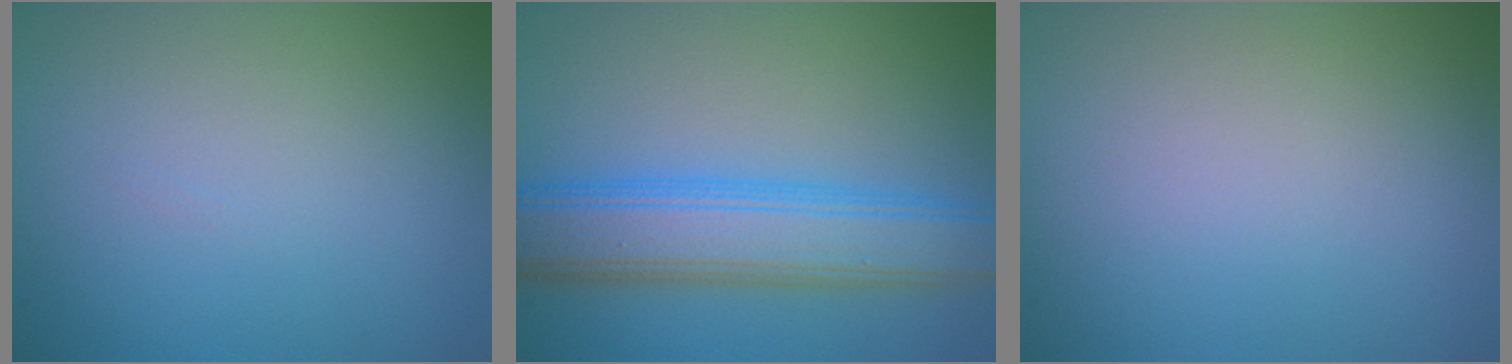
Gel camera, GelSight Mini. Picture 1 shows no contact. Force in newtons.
{"total": 8.1, "press": 8.1, "slide": 0.1}
{"total": 0.0}